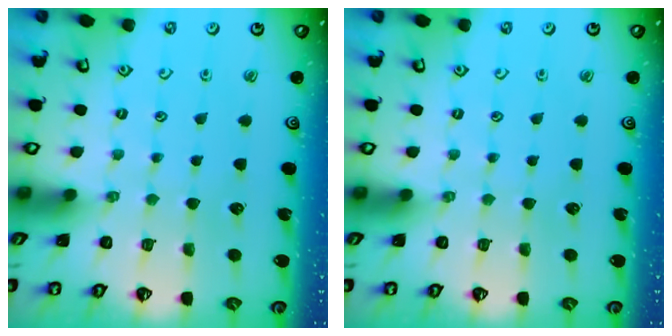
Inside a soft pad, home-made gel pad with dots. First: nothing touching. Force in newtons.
{"total": 0.0}